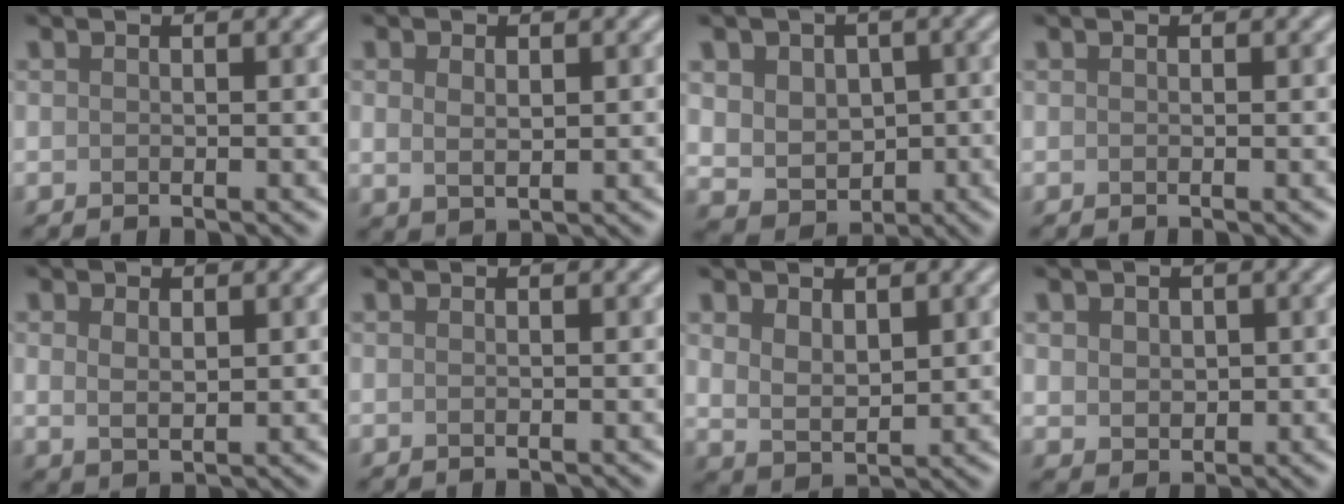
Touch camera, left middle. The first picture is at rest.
{"total": 1.9, "force": [0.5, 1.2, 1.4], "torque": [-0.027, -0.003, 0.012]}
{"total": 6.5, "force": [1.0, 5.4, 3.5], "torque": [-0.055, 0.015, 0.010]}
{"total": 0.0}
{"total": 2.2, "force": [0.6, 1.3, 1.7], "torque": [-0.034, -0.004, 0.016]}
{"total": 0.0}
{"total": 3.5, "force": [1.4, 2.2, 2.3], "torque": [-0.051, -0.008, 0.033]}
{"total": 2.6, "force": [0.7, 2.1, 1.2], "torque": [-0.027, 0.002, 0.010]}